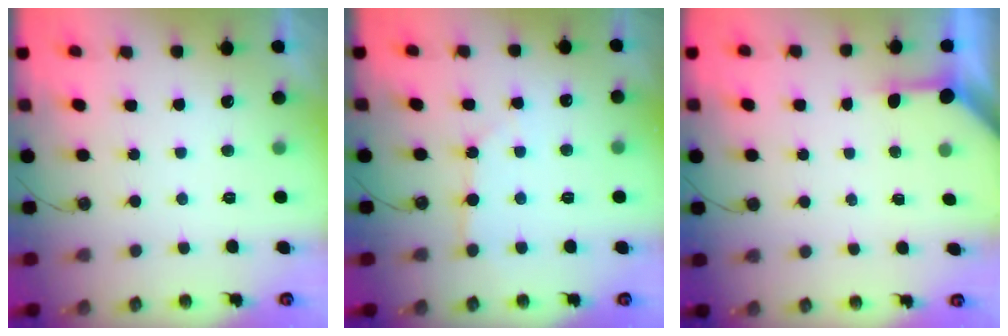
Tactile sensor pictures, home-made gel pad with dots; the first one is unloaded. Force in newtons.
{"total": 3.4, "press": 3.4, "slide": 0.3}
{"total": 3.2, "press": 3.2, "slide": 0.4}